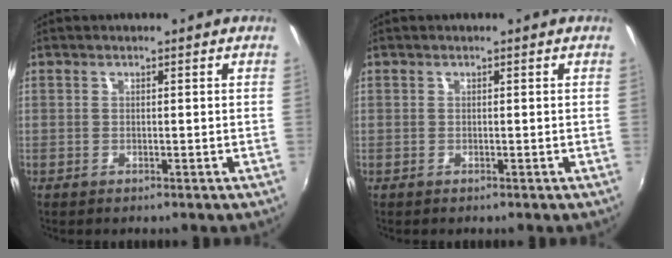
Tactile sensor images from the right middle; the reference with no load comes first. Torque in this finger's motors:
{"motor_torque": [0.05, -0.28, 0.04, 0.00]}